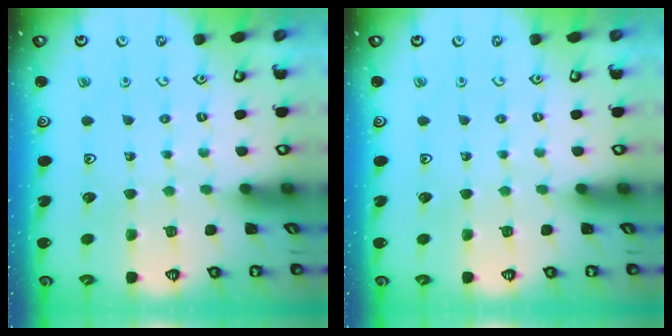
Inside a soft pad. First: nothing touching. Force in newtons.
{"total": 0.0}